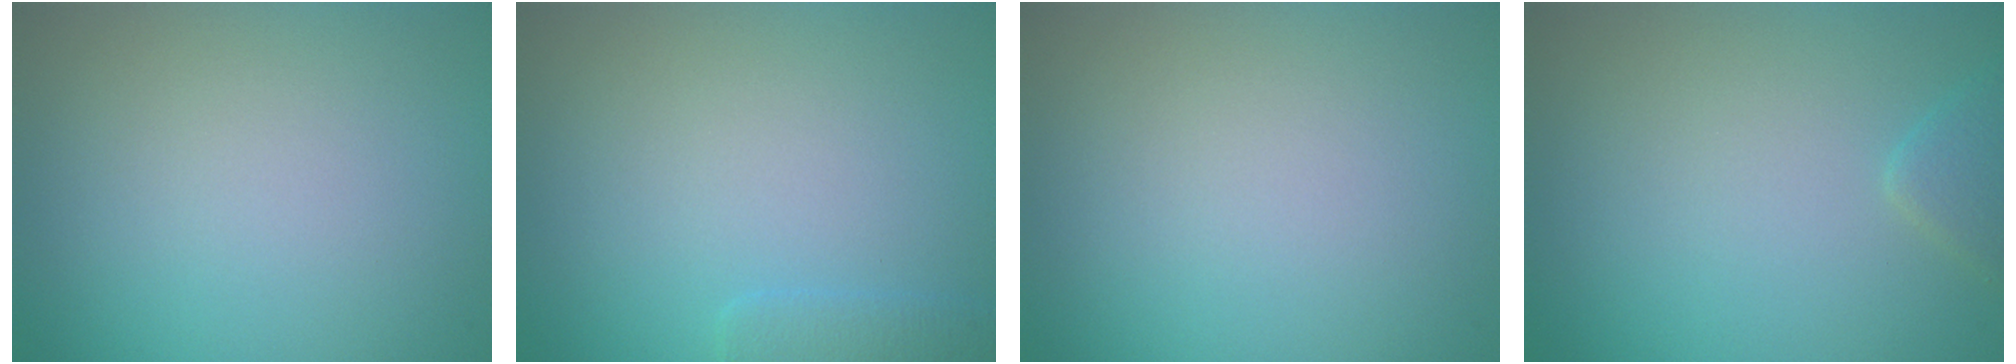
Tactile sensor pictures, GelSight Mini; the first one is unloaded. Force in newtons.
{"total": 1.4, "press": 1.4, "slide": 0.2}
{"total": 0.0}
{"total": 1.5, "press": 1.5, "slide": 0.2}